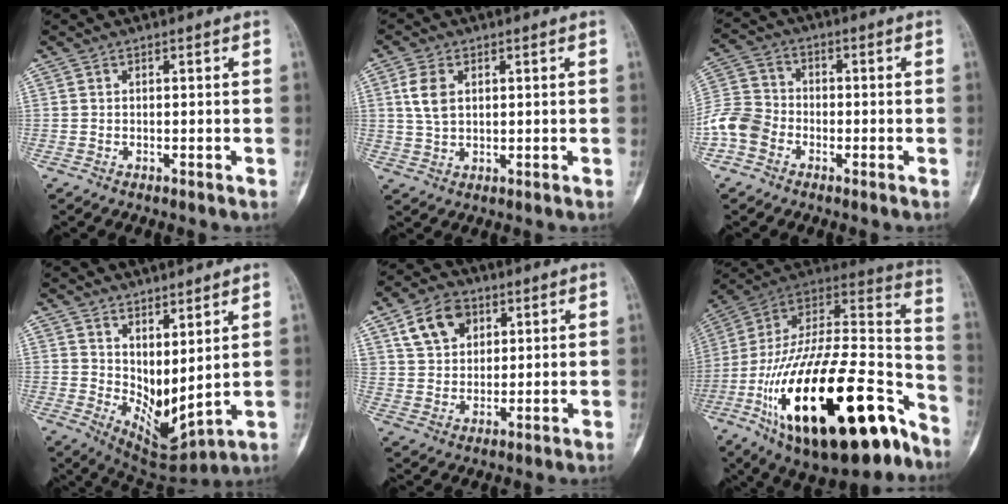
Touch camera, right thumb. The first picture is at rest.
{"total": 5.0, "force": [1.4, 3.3, 3.6], "torque": [-0.067, 0.002, 0.028]}
{"total": 8.0, "force": [-3.4, 6.4, 3.5], "torque": [-0.061, 0.025, -0.078]}
{"total": 10.7, "force": [5.1, 4.3, 8.3], "torque": [-0.130, -0.041, 0.112]}
{"total": 9.6, "force": [4.6, 6.8, 5.0], "torque": [-0.065, -0.011, 0.086]}
{"total": 37.9, "force": [-17.8, 15.2, 29.8], "torque": [-0.481, 0.056, -0.285]}